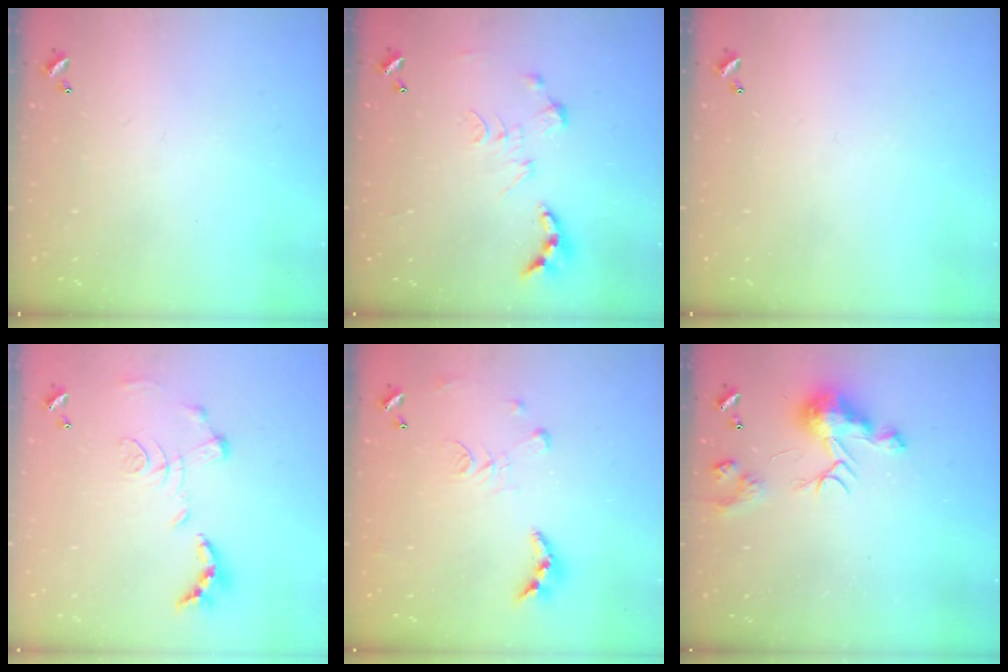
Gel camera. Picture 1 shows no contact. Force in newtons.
{"total": 0.0}
{"total": 0.0}
{"total": 1.2, "press": 0.4, "slide": 1.1}
{"total": 9.6, "press": 9.5, "slide": 0.9}
{"total": 9.2, "press": 9.2, "slide": 0.5}